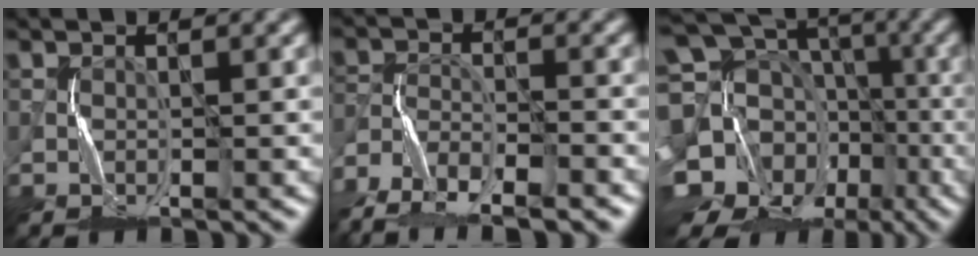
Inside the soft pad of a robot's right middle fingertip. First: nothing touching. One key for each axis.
{"total": 8.8, "fx": -7.9, "fy": 2.3, "fz": 3.0, "tx": -0.047, "ty": -0.013, "tz": -0.139}
{"total": 16.7, "fx": -5.5, "fy": 13.1, "fz": 8.7, "tx": -0.190, "ty": 0.017, "tz": -0.068}